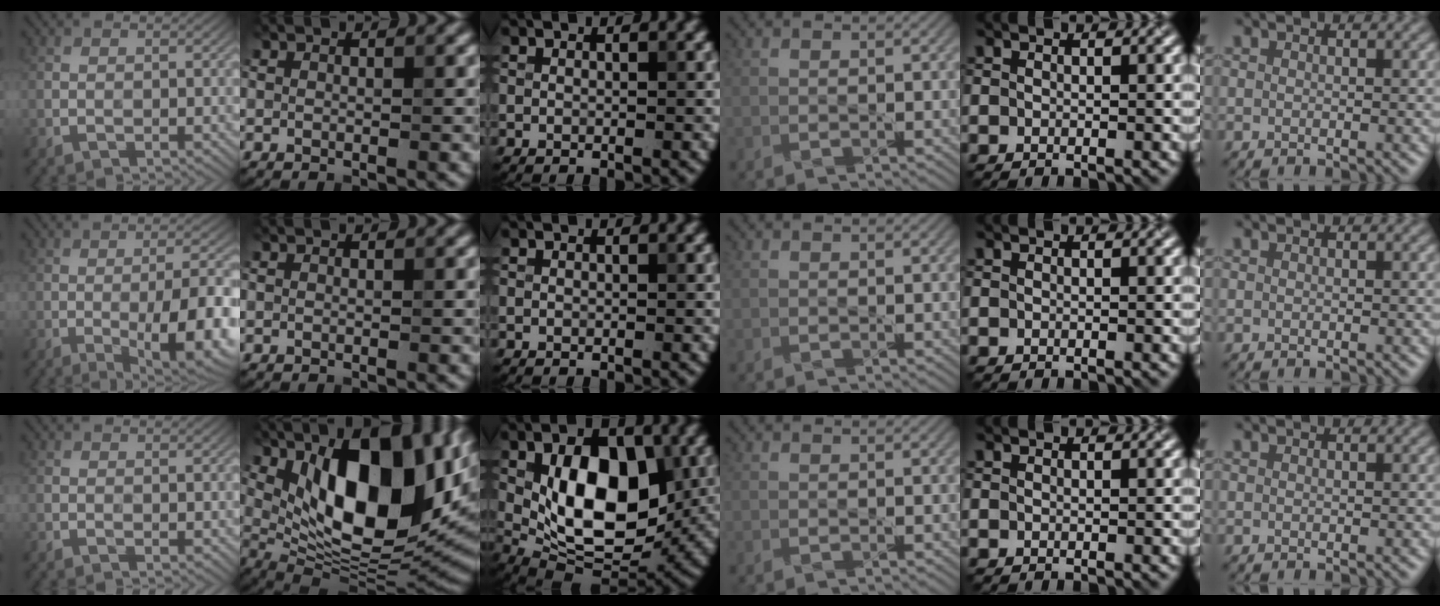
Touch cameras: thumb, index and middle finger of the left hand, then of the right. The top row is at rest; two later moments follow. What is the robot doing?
{"motion": "pour", "object": "kettle"}